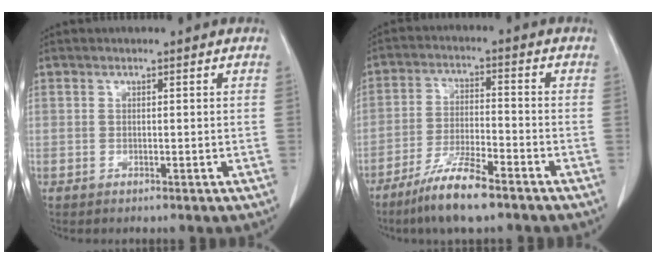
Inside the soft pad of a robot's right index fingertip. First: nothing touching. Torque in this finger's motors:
{"motor_torque": [0.91, -0.88, 0.29, 0.14]}